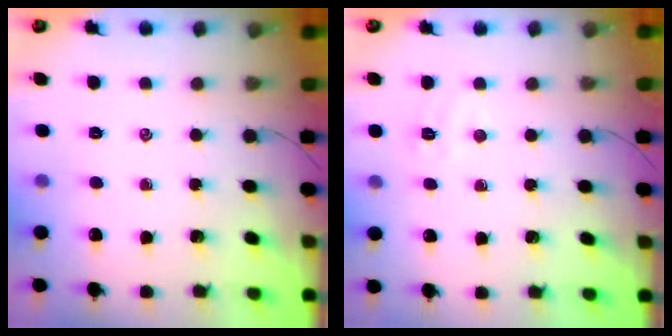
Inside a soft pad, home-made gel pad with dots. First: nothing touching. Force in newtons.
{"total": 4.8, "press": 4.6, "slide": 1.1}